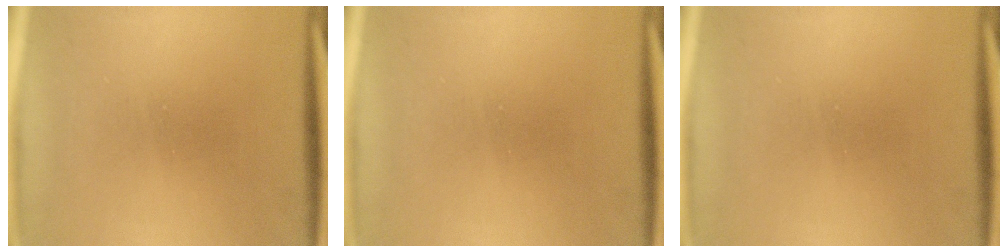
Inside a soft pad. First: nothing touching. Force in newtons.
{"total": 0.0}
{"total": 0.0}